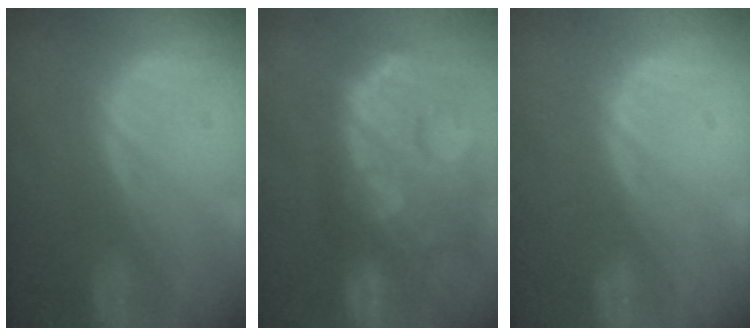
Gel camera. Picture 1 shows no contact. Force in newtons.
{"total": 14.5, "press": 11.7, "slide": 8.5}
{"total": 0.0}